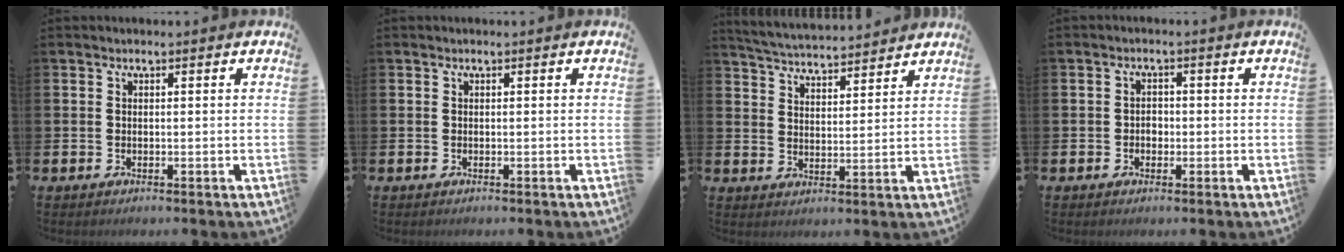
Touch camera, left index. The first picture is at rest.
{"total": 0.0}
{"total": 4.7, "force": [4.7, 0.2, 0.2], "torque": [-0.029, -0.031, 0.084]}
{"total": 1.6, "force": [-0.4, 1.3, 0.8], "torque": [-0.004, 0.000, -0.013]}